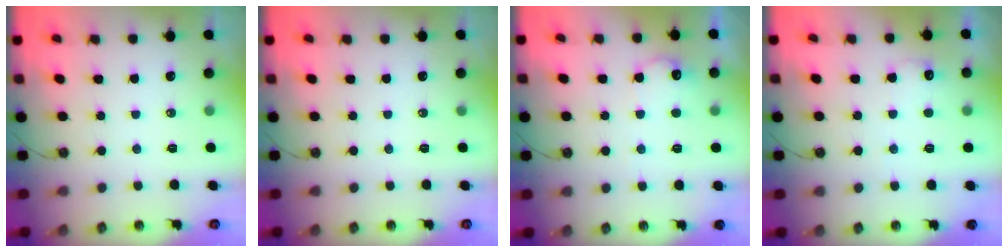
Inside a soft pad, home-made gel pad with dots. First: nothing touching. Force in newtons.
{"total": 0.0}
{"total": 9.6, "press": 9.6, "slide": 0.4}
{"total": 7.1, "press": 7.1, "slide": 0.5}